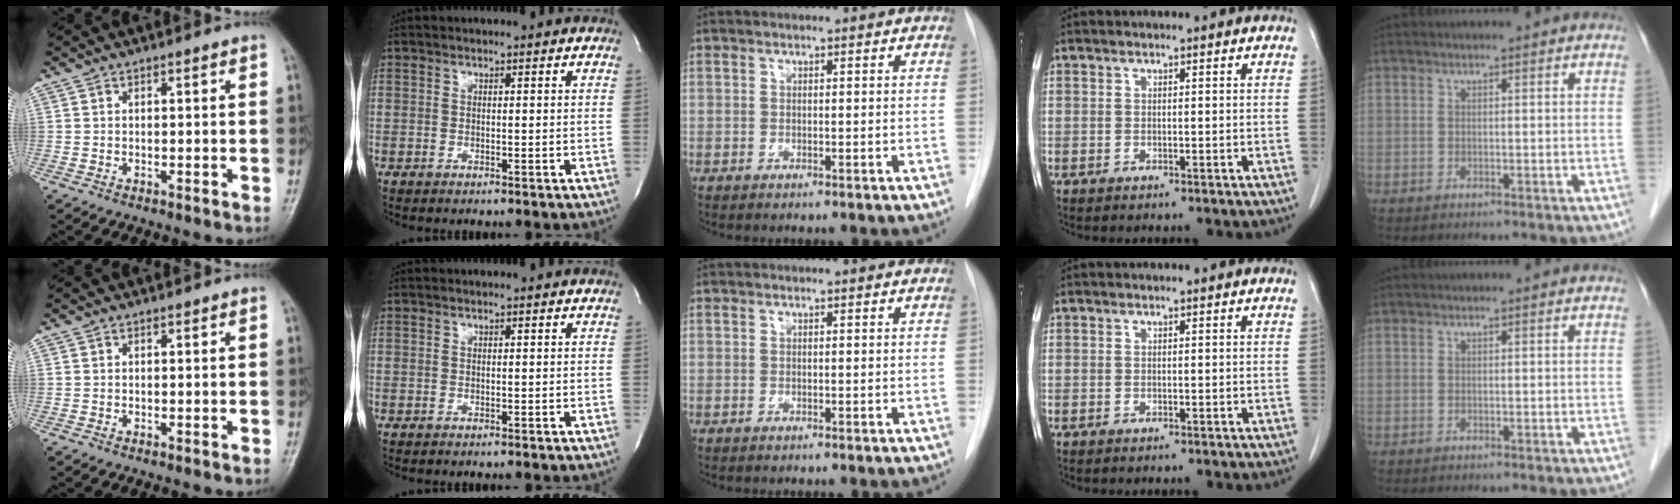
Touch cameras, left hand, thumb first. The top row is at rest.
{}